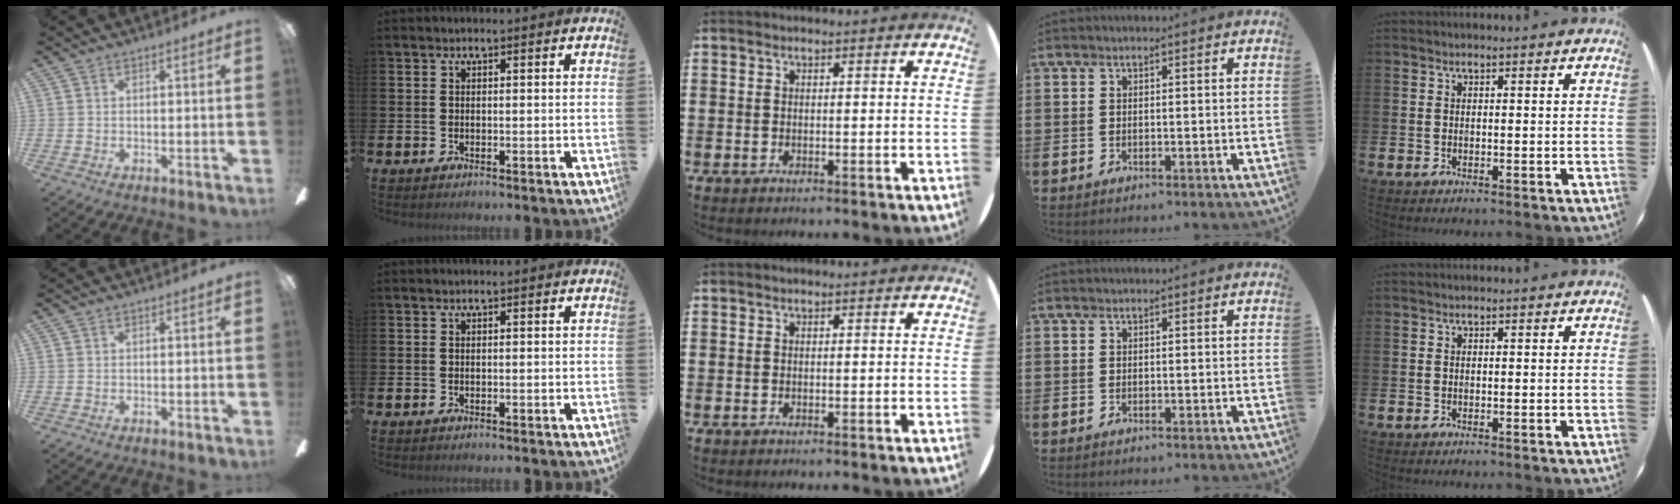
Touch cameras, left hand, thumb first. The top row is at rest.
{}